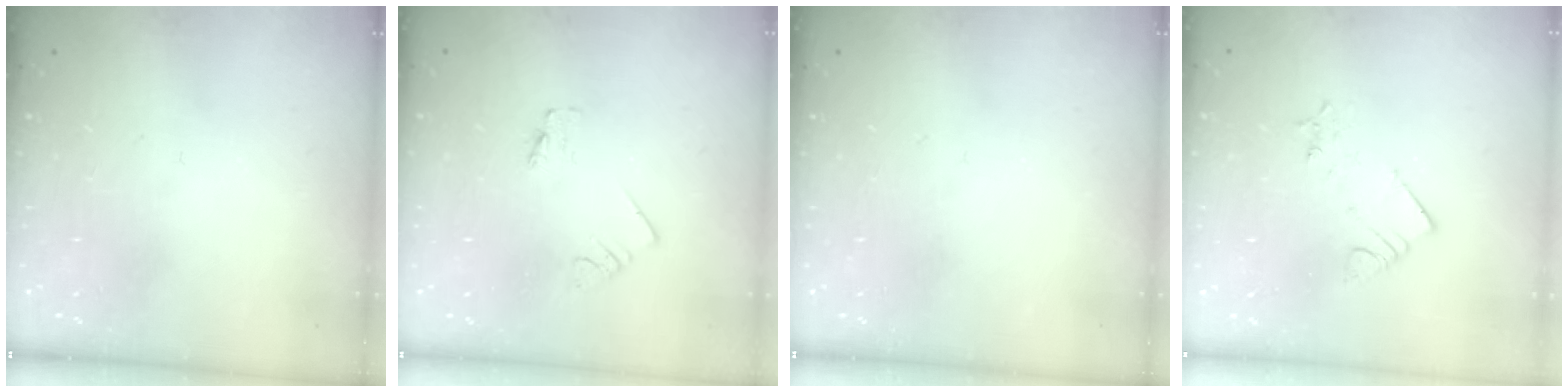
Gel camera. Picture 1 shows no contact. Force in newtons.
{"total": 0.0}
{"total": 0.0}
{"total": 2.8, "press": 2.7, "slide": 0.5}